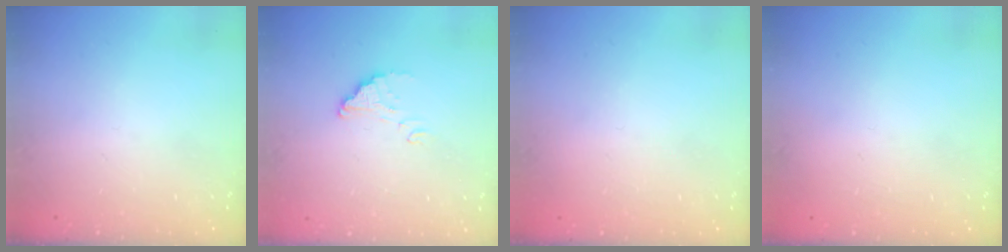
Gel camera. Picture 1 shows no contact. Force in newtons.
{"total": 1.8, "press": 1.8, "slide": 0.0}
{"total": 2.3, "press": 2.3, "slide": 0.1}
{"total": 2.1, "press": 2.1, "slide": 0.1}